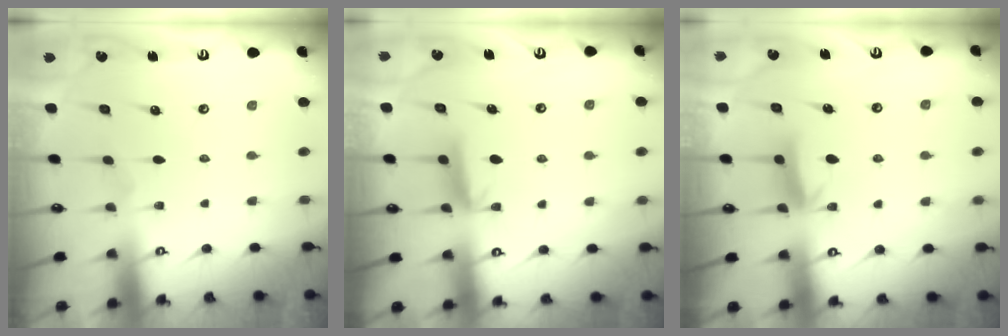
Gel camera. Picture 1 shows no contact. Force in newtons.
{"total": 7.4, "press": 7.4, "slide": 0.6}
{"total": 6.3, "press": 6.2, "slide": 0.7}